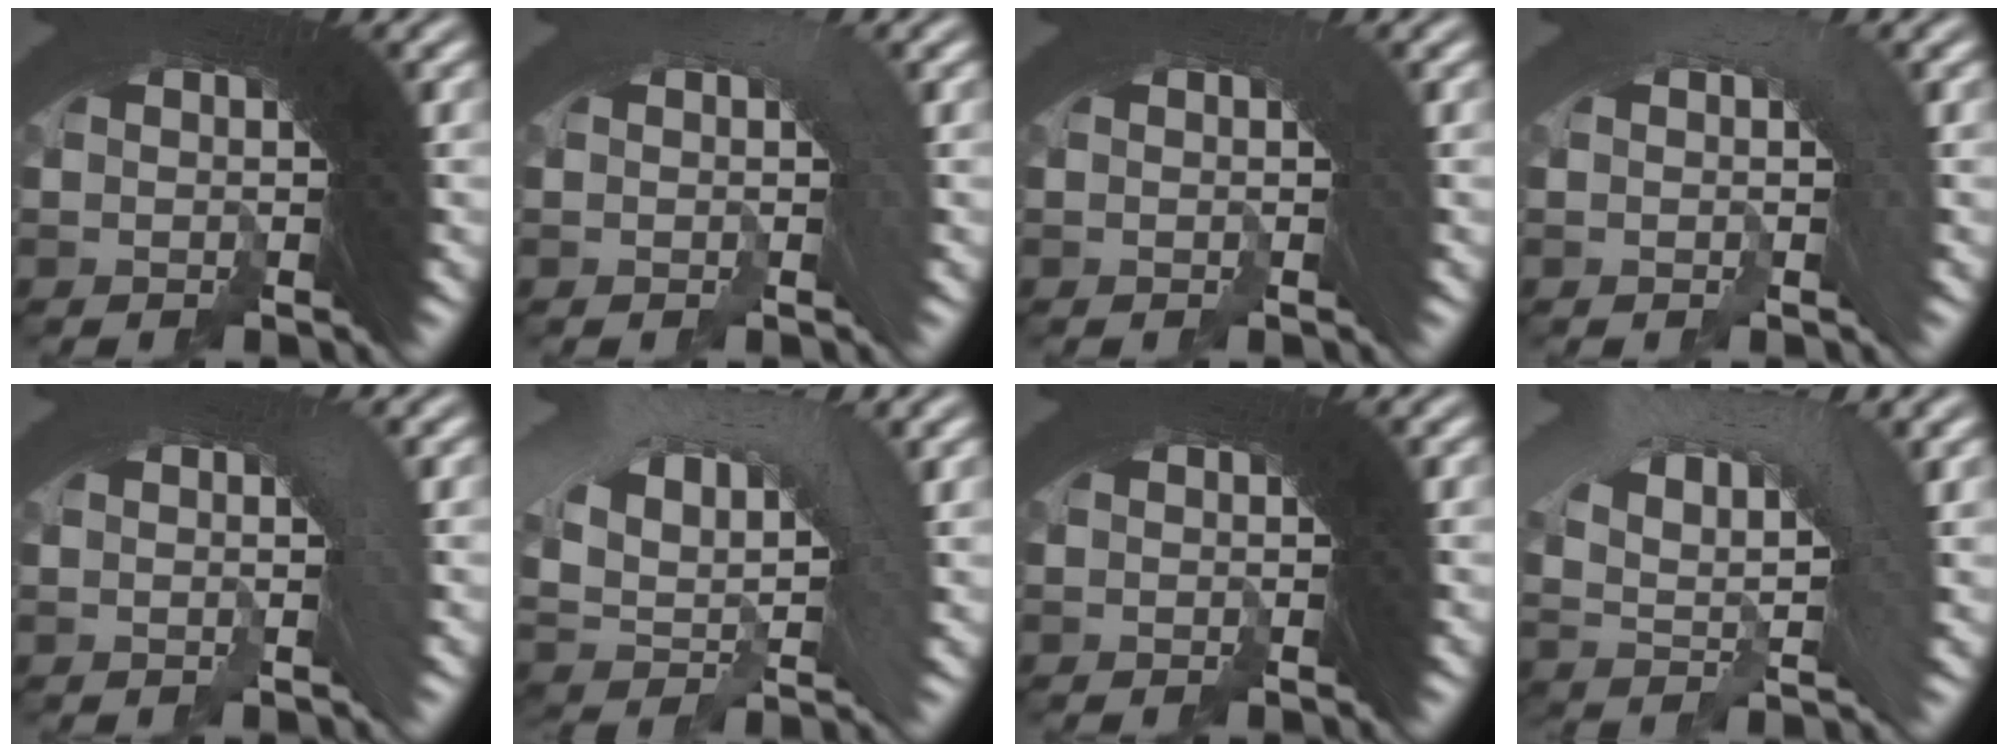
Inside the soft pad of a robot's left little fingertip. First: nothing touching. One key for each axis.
{"total": 1.6, "fx": -1.4, "fy": 0.0, "fz": -0.8, "tx": 0.014, "ty": -0.006, "tz": -0.019}
{"total": 1.3, "fx": -0.8, "fy": -0.5, "fz": -0.9, "tx": 0.018, "ty": -0.003, "tz": -0.009}
{"total": 2.2, "fx": -1.9, "fy": 0.1, "fz": -1.2, "tx": 0.024, "ty": -0.002, "tz": -0.028}
{"total": 0.5, "fx": -0.2, "fy": 0.3, "fz": 0.4, "tx": -0.001, "ty": 0.010, "tz": -0.005}
{"total": 5.4, "fx": -2.2, "fy": 4.2, "fz": 2.7, "tx": -0.062, "ty": -0.017, "tz": -0.027}
{"total": 0.0}
{"total": 5.9, "fx": -1.9, "fy": 4.5, "fz": 3.2, "tx": -0.056, "ty": -0.007, "tz": -0.031}